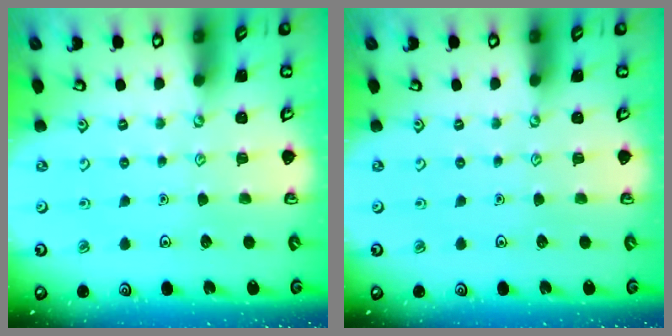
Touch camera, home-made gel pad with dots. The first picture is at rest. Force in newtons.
{"total": 0.0}